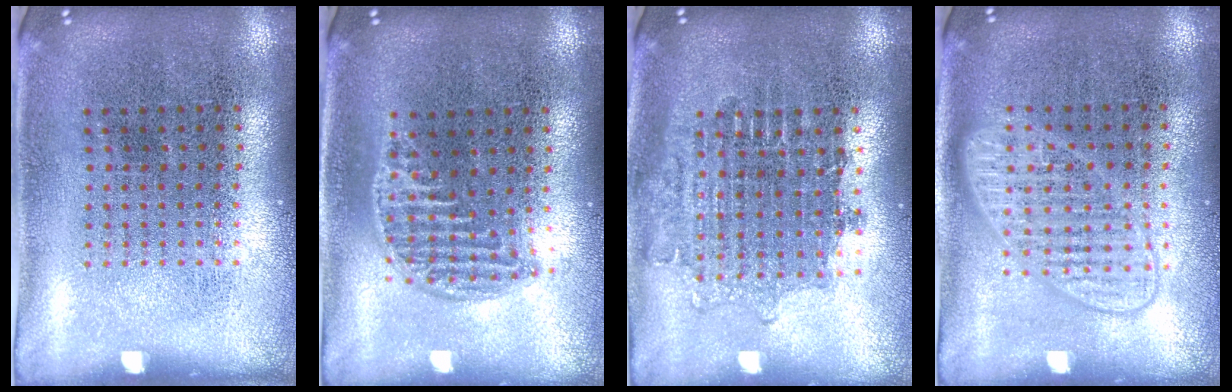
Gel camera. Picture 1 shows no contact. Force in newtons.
{"total": 1.2, "press": 1.0, "slide": 0.6}
{"total": 1.6, "press": 1.3, "slide": 0.9}
{"total": 1.5, "press": 1.5, "slide": 0.2}